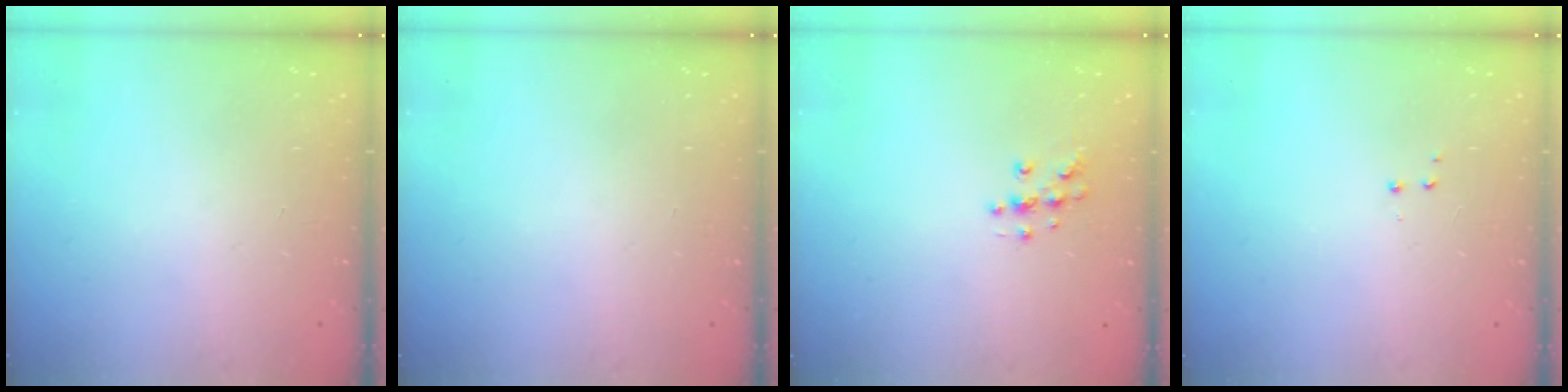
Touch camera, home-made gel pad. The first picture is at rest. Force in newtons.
{"total": 0.0}
{"total": 5.0, "press": 4.7, "slide": 1.6}
{"total": 2.8, "press": 2.7, "slide": 0.5}